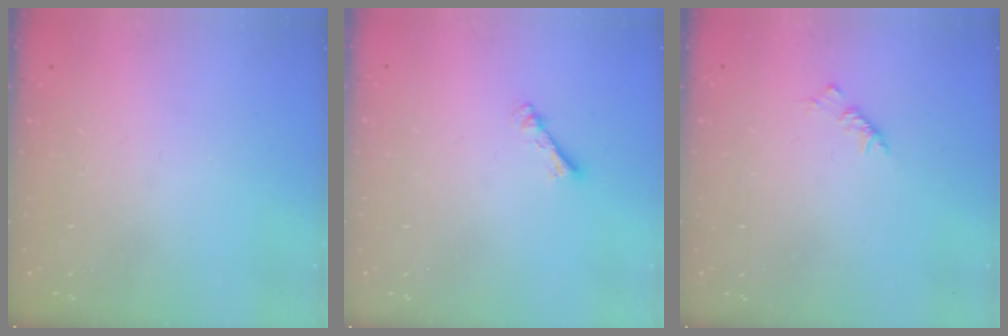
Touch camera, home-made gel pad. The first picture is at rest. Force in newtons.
{"total": 2.4, "press": 2.4, "slide": 0.4}
{"total": 3.8, "press": 3.7, "slide": 0.8}